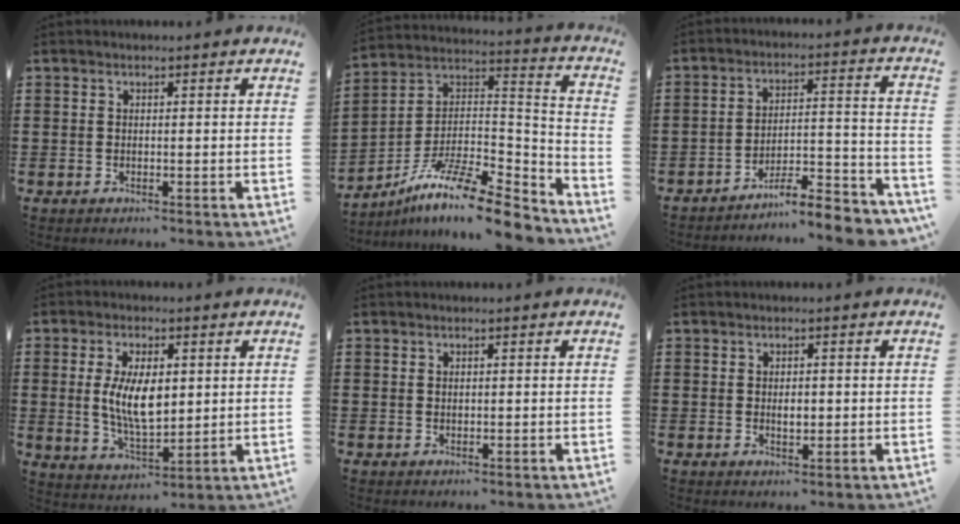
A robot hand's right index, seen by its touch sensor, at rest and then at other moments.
{"total": 12.8, "force": [-9.8, 2.8, 7.8], "torque": [-0.140, 0.018, -0.185]}
{"total": 7.3, "force": [-6.8, 0.5, 2.5], "torque": [-0.032, 0.005, -0.132]}
{"total": 9.0, "force": [1.0, 4.3, 7.8], "torque": [-0.156, 0.003, 0.015]}
{"total": 0.6, "force": [0.3, 0.5, 0.3], "torque": [-0.007, 0.003, 0.005]}
{"total": 2.1, "force": [0.1, 1.0, 1.8], "torque": [-0.035, 0.004, 0.001]}